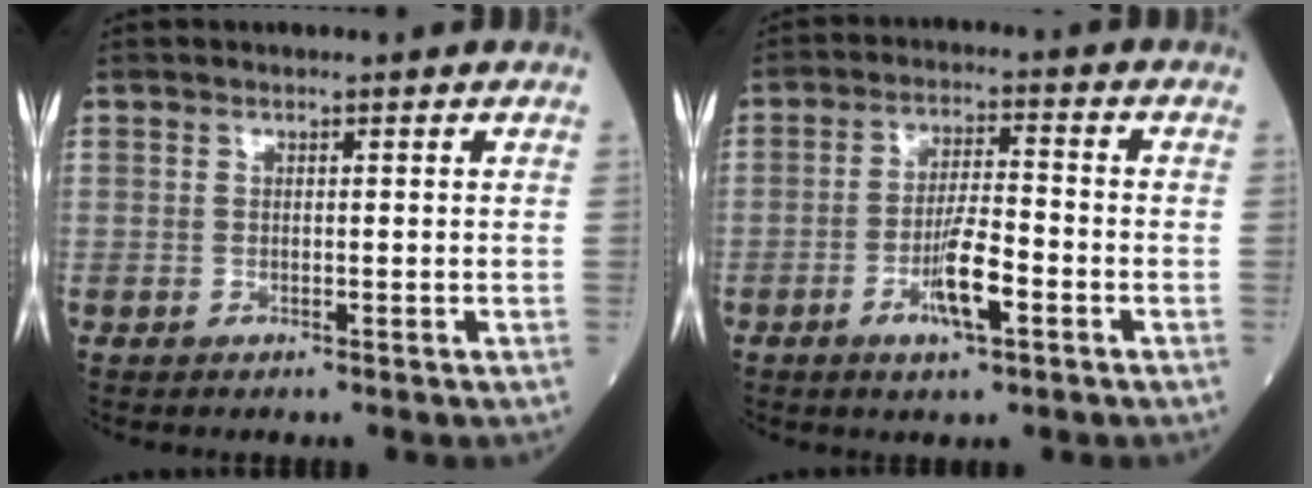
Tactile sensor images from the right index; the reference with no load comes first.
{"total": 6.7, "force": [-2.8, 1.1, 6.0], "torque": [-0.115, -0.001, -0.049]}